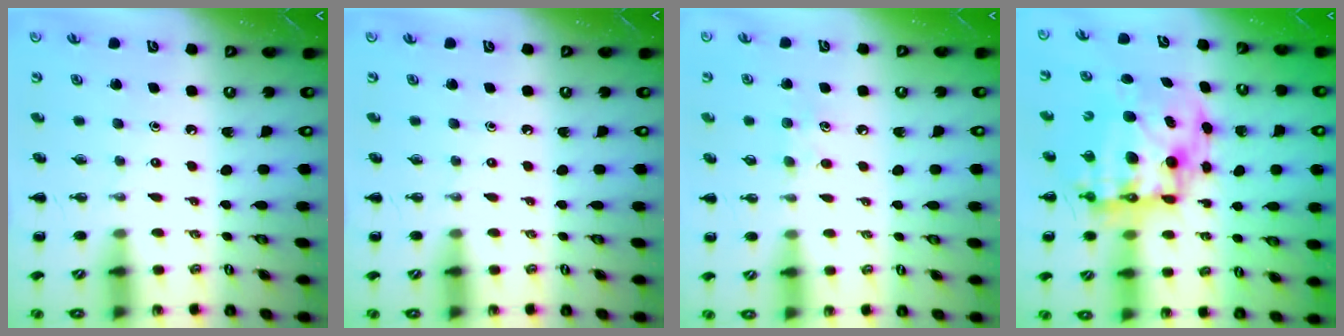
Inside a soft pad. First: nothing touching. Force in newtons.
{"total": 0.0}
{"total": 6.1, "press": 5.9, "slide": 1.5}
{"total": 15.6, "press": 15.1, "slide": 3.9}